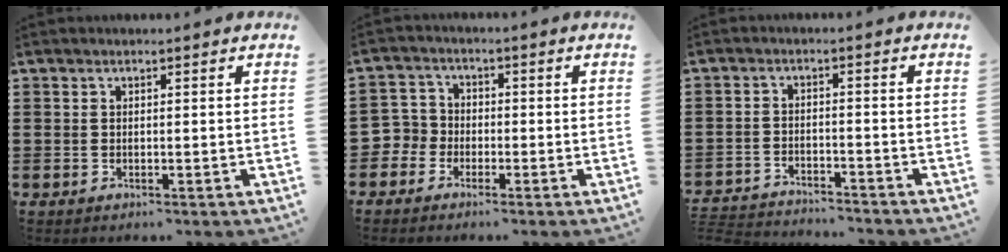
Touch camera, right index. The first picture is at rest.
{"total": 3.7, "force": [-2.1, 3.0, 0.3], "torque": [-0.035, 0.001, -0.051]}
{"total": 3.1, "force": [-3.1, 0.2, -0.1], "torque": [-0.006, 0.002, -0.069]}